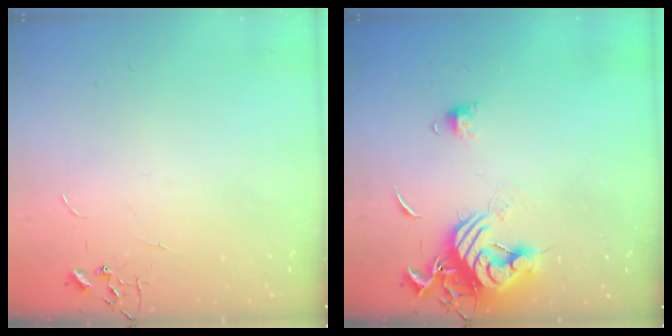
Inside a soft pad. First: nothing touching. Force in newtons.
{"total": 12.3, "press": 12.3, "slide": 1.3}